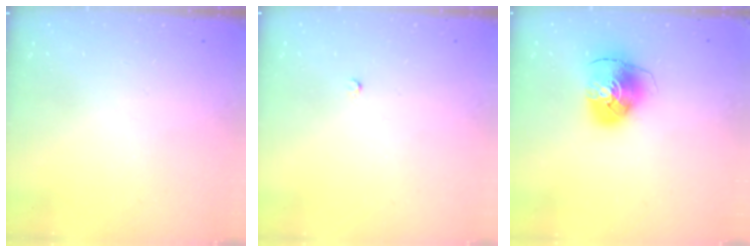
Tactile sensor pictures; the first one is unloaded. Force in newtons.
{"total": 2.0, "press": 2.0, "slide": 0.3}
{"total": 9.4, "press": 9.2, "slide": 1.5}